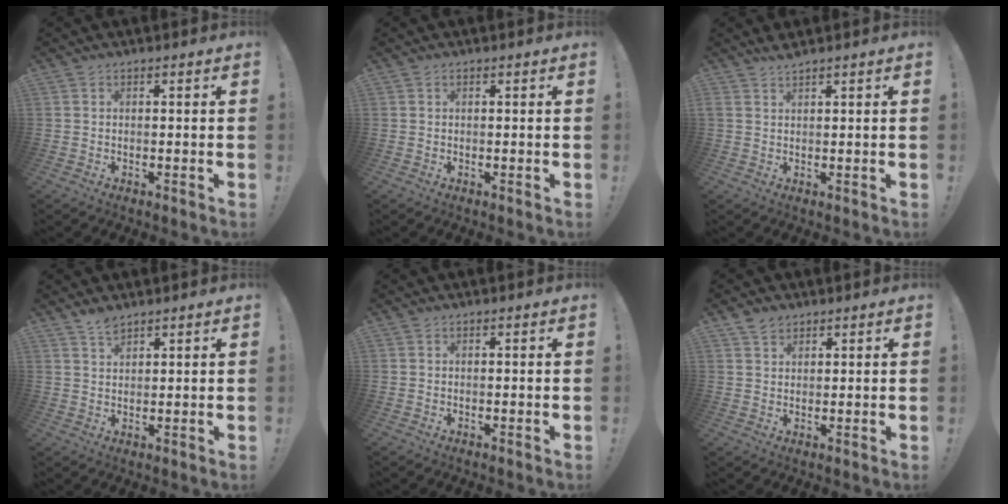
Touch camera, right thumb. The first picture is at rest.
{"total": 0.0}
{"total": 1.8, "force": [1.6, -0.3, 0.8], "torque": [-0.017, -0.006, 0.028]}
{"total": 3.3, "force": [2.8, 1.1, 1.2], "torque": [-0.014, -0.020, 0.050]}
{"total": 0.0}
{"total": 3.3, "force": [2.4, 2.1, 0.9], "torque": [-0.014, -0.008, 0.044]}